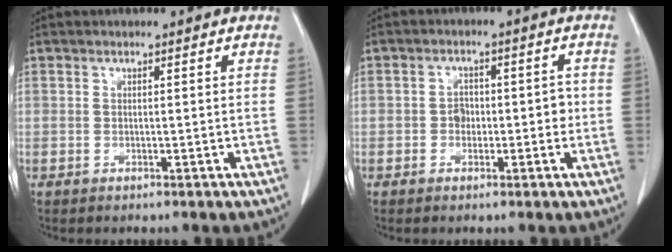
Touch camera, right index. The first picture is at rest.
{"total": 3.5, "force": [-0.6, 2.5, 2.3], "torque": [-0.024, 0.016, -0.009]}